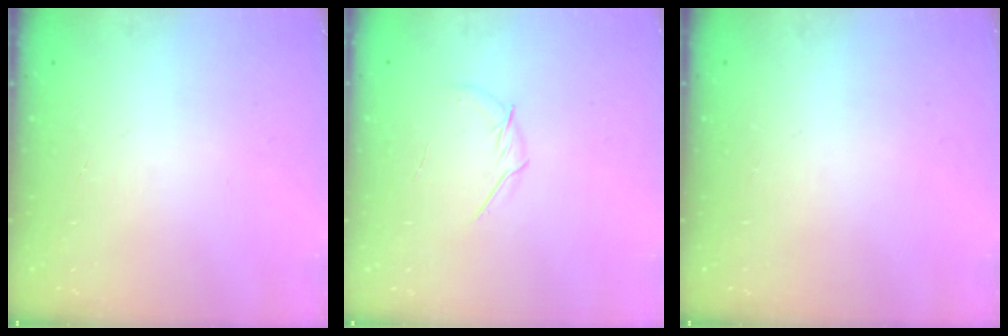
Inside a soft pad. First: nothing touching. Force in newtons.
{"total": 5.4, "press": 5.2, "slide": 1.4}
{"total": 0.0}